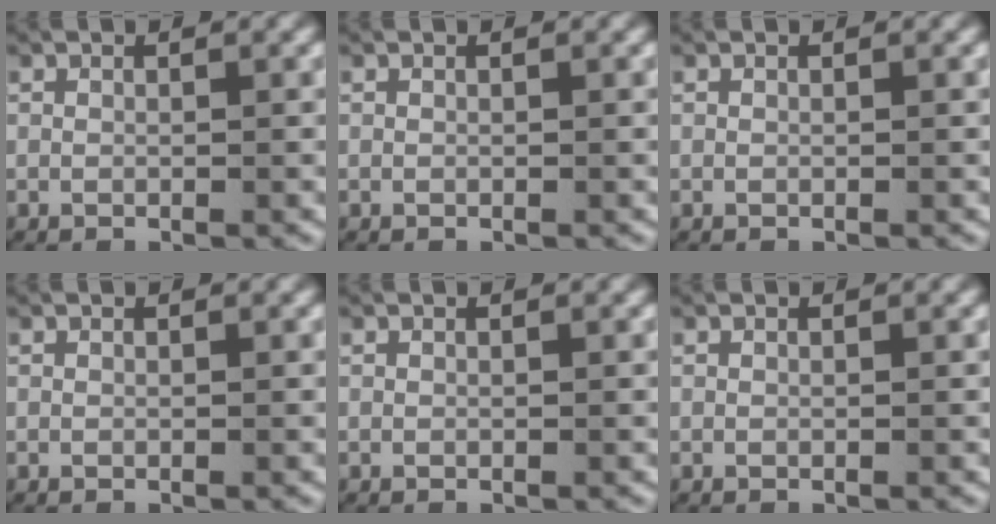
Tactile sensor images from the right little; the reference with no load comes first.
{"total": 0.0}
{"total": 0.0}
{"total": 0.0}
{"total": 0.0}
{"total": 0.0}